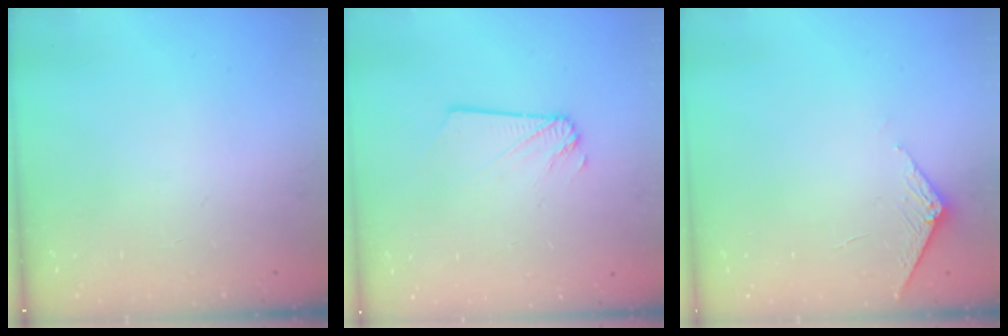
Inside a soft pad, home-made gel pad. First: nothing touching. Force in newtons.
{"total": 2.1, "press": 2.1, "slide": 0.0}
{"total": 2.7, "press": 2.7, "slide": 0.3}